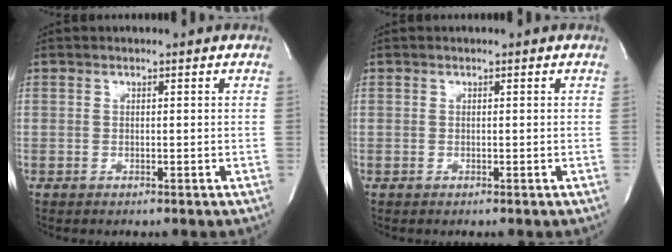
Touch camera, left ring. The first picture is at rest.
{"total": 0.0}